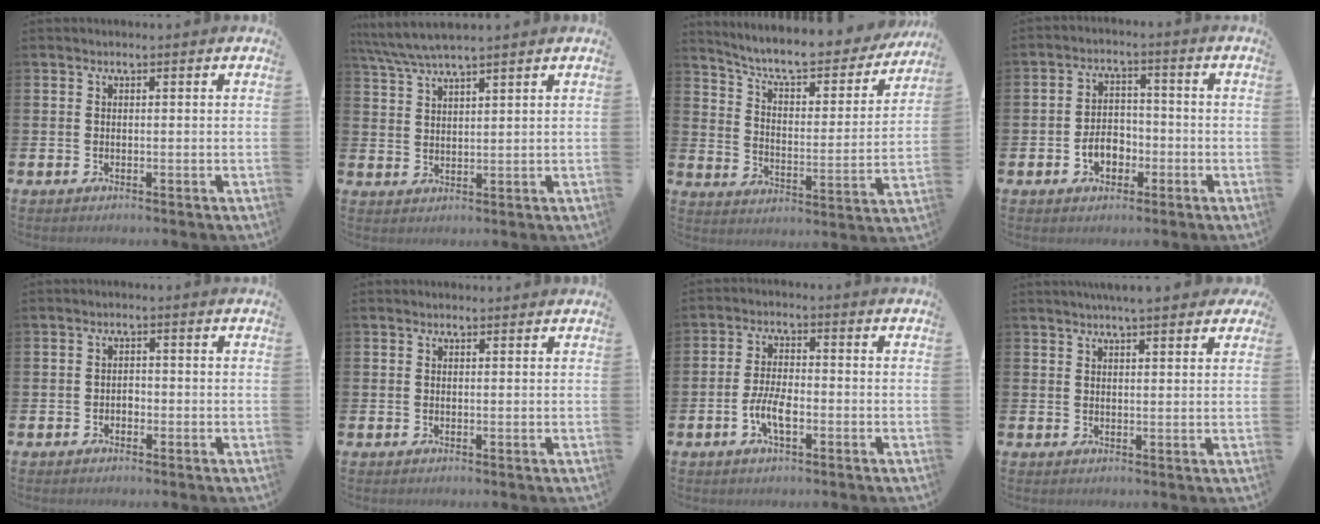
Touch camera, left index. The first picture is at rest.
{"total": 4.6, "force": [4.2, 0.0, 1.8], "torque": [-0.049, -0.014, 0.076]}
{"total": 8.3, "force": [7.5, 1.8, 3.0], "torque": [-0.088, -0.055, 0.124]}
{"total": 4.3, "force": [-1.7, 3.1, 2.5], "torque": [-0.033, 0.003, -0.039]}
{"total": 1.2, "force": [-0.6, 0.9, 0.4], "torque": [-0.009, 0.001, -0.013]}
{"total": 0.6, "force": [0.6, 0.1, 0.1], "torque": [0.007, -0.002, 0.009]}
{"total": 4.7, "force": [-1.5, 1.9, 4.0], "torque": [-0.081, 0.003, -0.031]}
{"total": 4.1, "force": [3.7, 0.3, 1.7], "torque": [-0.031, -0.011, 0.064]}